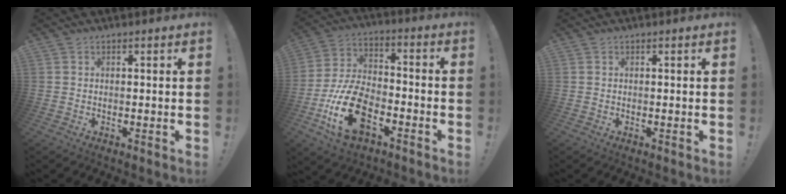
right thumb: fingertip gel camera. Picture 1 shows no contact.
{"total": 19.3, "force": [-8.4, 11.2, 13.3], "torque": [-0.251, 0.051, -0.138]}
{"total": 0.0}